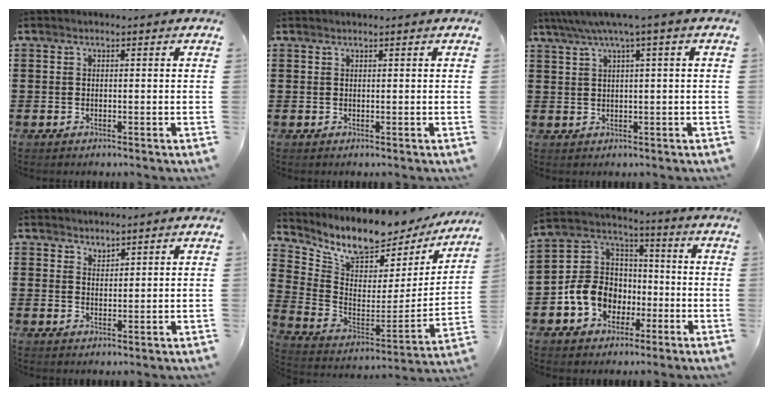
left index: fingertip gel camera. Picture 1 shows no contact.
{"total": 0.0}
{"total": 3.2, "force": [1.0, -0.4, 3.0], "torque": [-0.060, -0.005, 0.015]}
{"total": 2.0, "force": [1.8, 0.4, -0.5], "torque": [0.004, 0.001, 0.037]}
{"total": 7.3, "force": [6.2, 2.3, 3.1], "torque": [-0.089, -0.057, 0.103]}
{"total": 10.5, "force": [-3.8, 8.9, 4.3], "torque": [-0.132, 0.022, -0.076]}